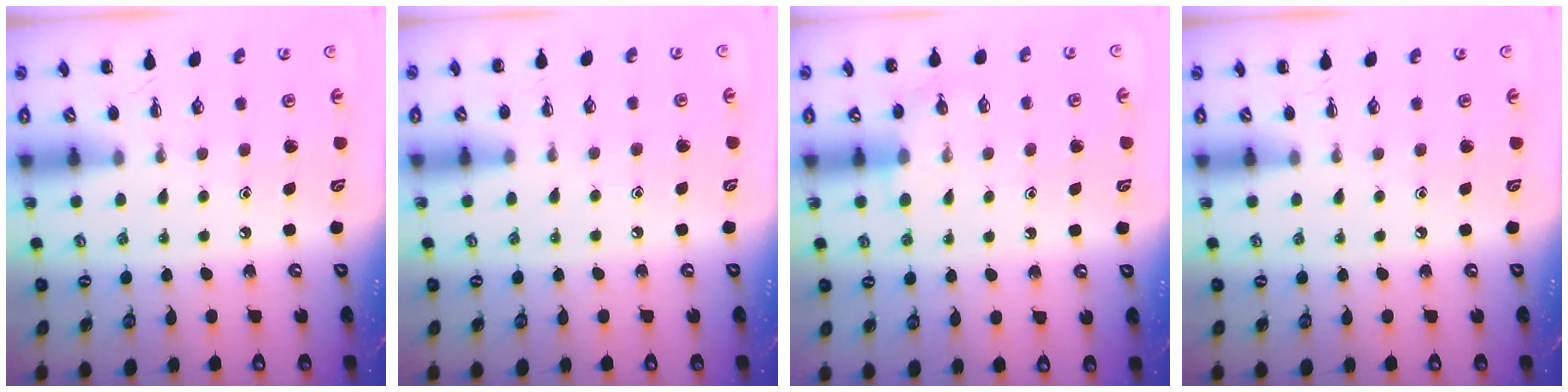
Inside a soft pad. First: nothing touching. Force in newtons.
{"total": 7.4, "press": 6.9, "slide": 2.6}
{"total": 6.0, "press": 5.9, "slide": 1.3}
{"total": 0.0}